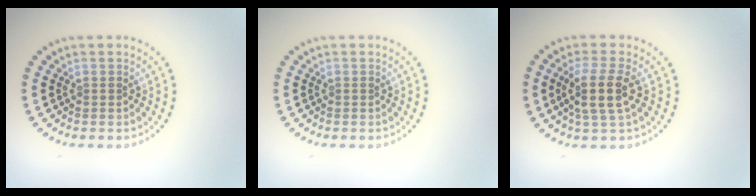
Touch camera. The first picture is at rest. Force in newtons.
{"total": 0.0}
{"total": 3.3, "press": 2.9, "slide": 1.6}